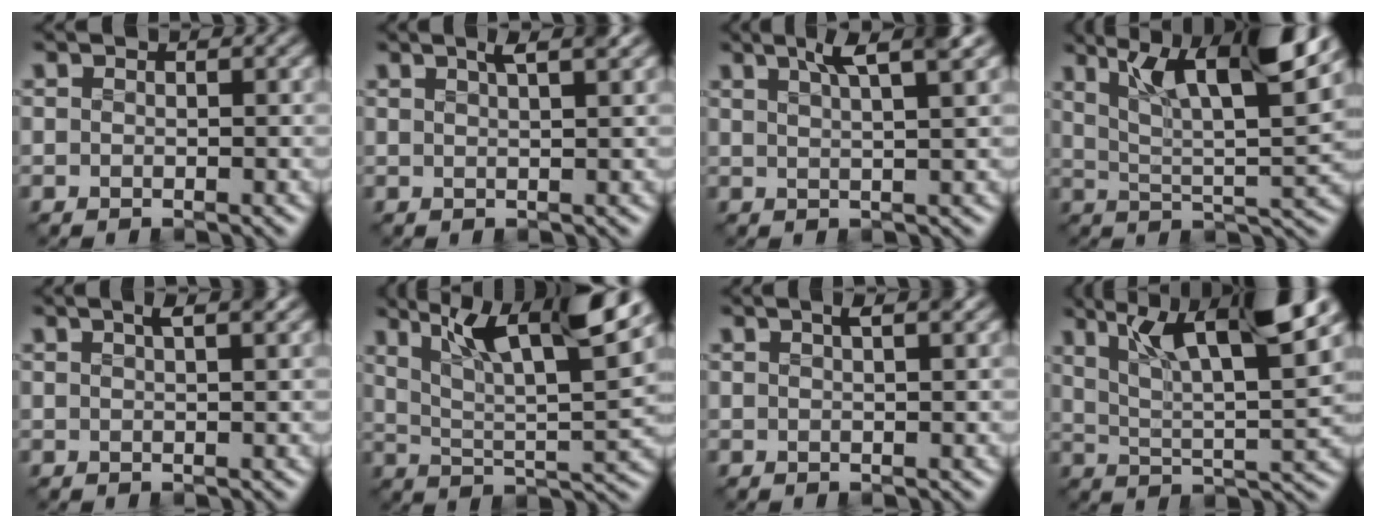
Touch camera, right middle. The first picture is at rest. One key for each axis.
{"total": 3.3, "fx": 2.0, "fy": 1.0, "fz": 2.5, "tx": -0.014, "ty": 0.013, "tz": 0.010}
{"total": 5.1, "fx": 3.2, "fy": 1.0, "fz": 3.8, "tx": -0.044, "ty": 0.020, "tz": 0.039}
{"total": 10.4, "fx": 5.5, "fy": 2.8, "fz": 8.4, "tx": -0.140, "ty": 0.004, "tz": 0.089}
{"total": 2.4, "fx": 1.4, "fy": 0.7, "fz": 1.9, "tx": -0.012, "ty": 0.006, "tz": 0.012}
{"total": 11.8, "fx": 6.5, "fy": 3.6, "fz": 9.2, "tx": -0.156, "ty": 0.009, "tz": 0.102}
{"total": 2.0, "fx": 1.1, "fy": 0.5, "fz": 1.5, "tx": -0.012, "ty": 0.005, "tz": 0.011}
{"total": 11.5, "fx": 6.0, "fy": 3.1, "fz": 9.2, "tx": -0.152, "ty": 0.010, "tz": 0.097}